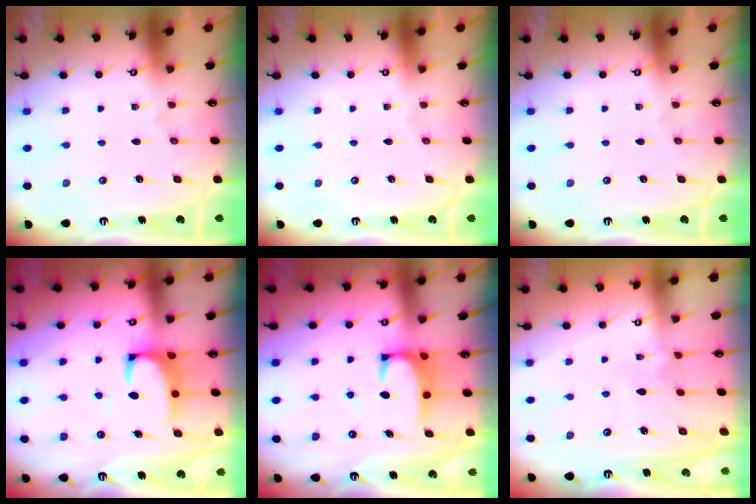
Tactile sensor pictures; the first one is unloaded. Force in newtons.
{"total": 0.0}
{"total": 0.0}
{"total": 3.0, "press": 2.8, "slide": 1.1}
{"total": 3.9, "press": 3.8, "slide": 0.7}
{"total": 1.2, "press": 1.1, "slide": 0.5}